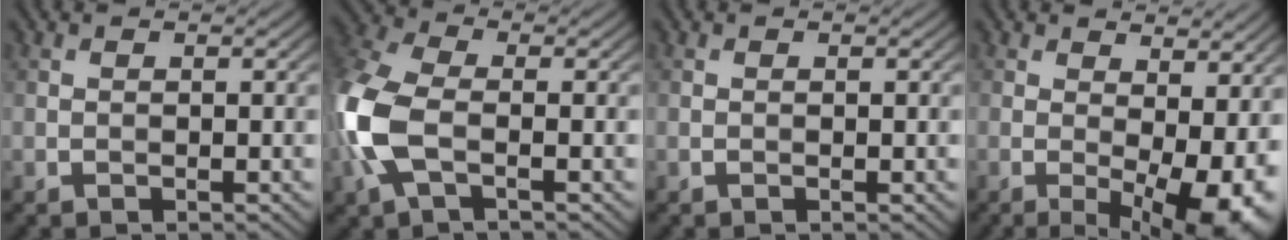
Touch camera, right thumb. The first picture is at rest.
{"total": 10.1, "force": [-1.9, 5.5, 8.2], "torque": [-0.233, -0.002, -0.050]}
{"total": 0.0}
{"total": 11.4, "force": [-0.3, 4.6, 10.4], "torque": [-0.137, -0.004, 0.011]}